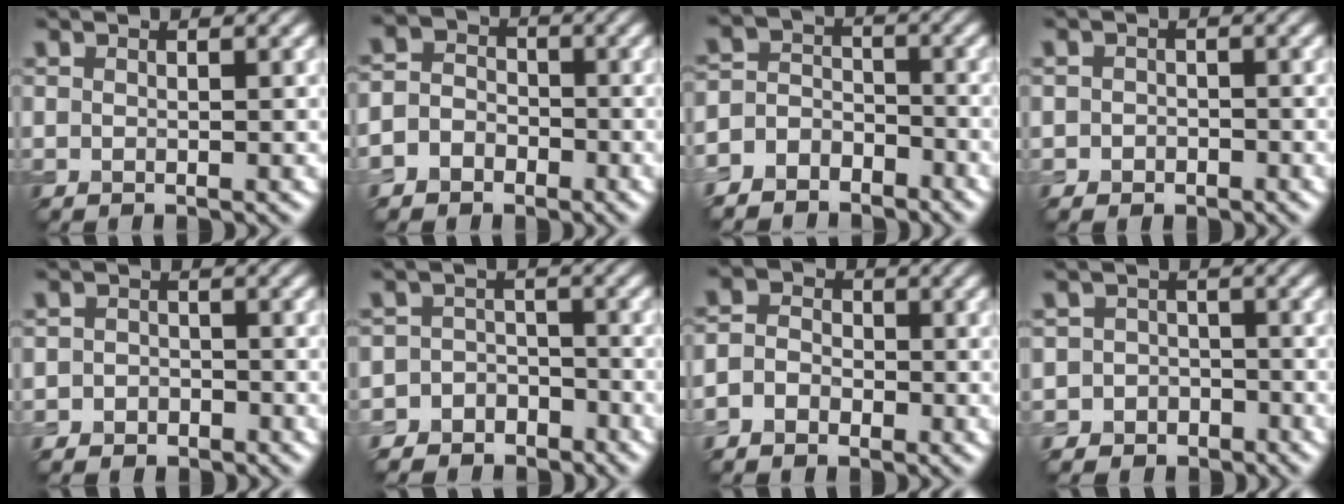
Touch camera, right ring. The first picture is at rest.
{"total": 4.6, "force": [-2.2, 3.9, 1.0], "torque": [0.009, 0.000, -0.053]}
{"total": 5.7, "force": [-4.5, 3.4, 0.8], "torque": [0.012, 0.001, -0.083]}
{"total": 1.3, "force": [-0.5, 1.1, 0.3], "torque": [0.009, 0.000, -0.012]}
{"total": 1.8, "force": [-1.0, 1.5, 0.3], "torque": [0.021, 0.005, -0.028]}
{"total": 5.3, "force": [-3.9, 3.6, -0.4], "torque": [0.041, 0.000, -0.070]}
{"total": 2.9, "force": [-1.3, 2.4, 1.2], "torque": [-0.002, 0.003, -0.034]}
{"total": 4.4, "force": [-2.4, 3.7, -0.1], "torque": [0.041, 0.000, -0.055]}